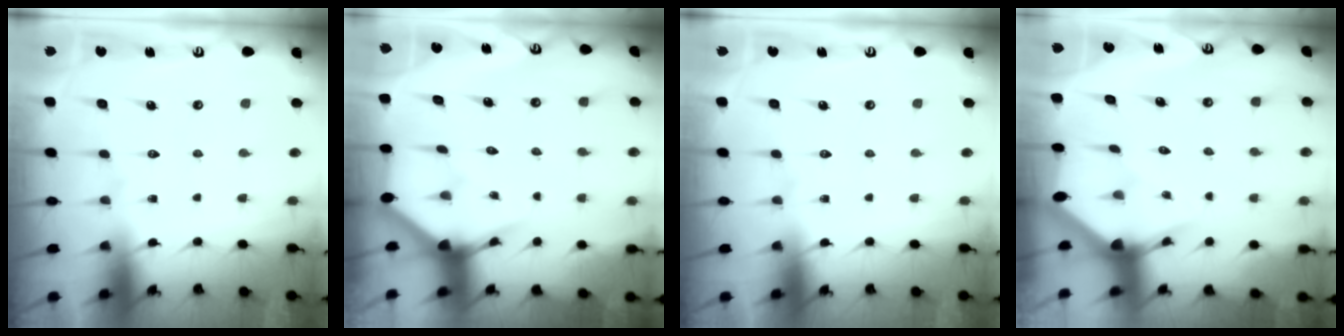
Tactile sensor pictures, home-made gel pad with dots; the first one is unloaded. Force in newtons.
{"total": 3.5, "press": 3.5, "slide": 0.2}
{"total": 0.0}
{"total": 2.9, "press": 2.9, "slide": 0.2}